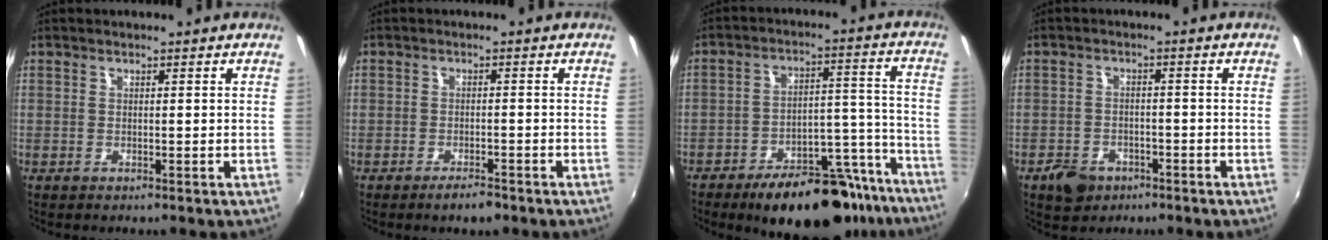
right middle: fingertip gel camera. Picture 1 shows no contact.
{"total": 2.9, "force": [-2.3, 1.0, 1.4], "torque": [-0.033, 0.000, -0.037]}
{"total": 21.5, "force": [-17.0, 8.4, 10.1], "torque": [-0.142, 0.043, -0.217]}
{"total": 5.7, "force": [-3.6, 3.9, 2.1], "torque": [-0.063, 0.003, -0.054]}